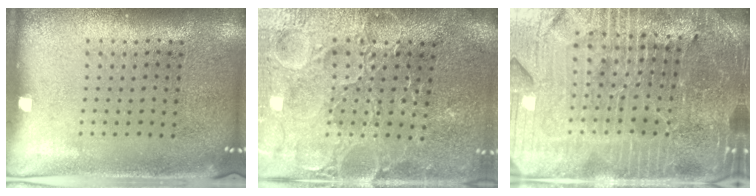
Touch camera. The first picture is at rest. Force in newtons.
{"total": 3.7, "press": 3.6, "slide": 0.8}
{"total": 5.2, "press": 4.8, "slide": 1.8}